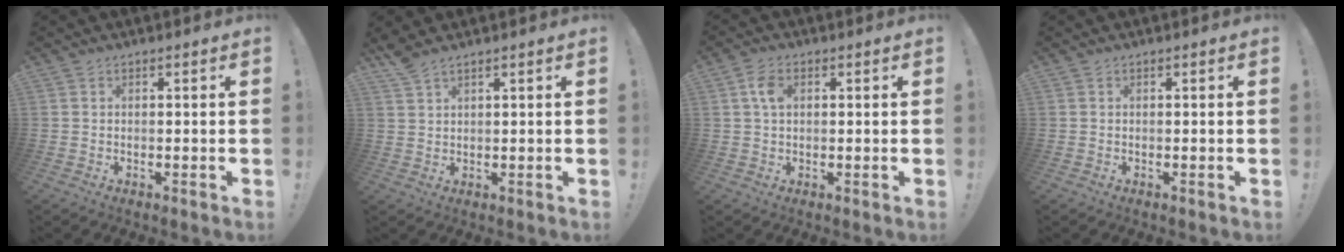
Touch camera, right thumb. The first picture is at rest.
{"total": 3.0, "force": [2.5, 0.0, 1.7], "torque": [-0.043, -0.013, 0.047]}
{"total": 4.3, "force": [1.1, 2.7, 3.1], "torque": [-0.055, 0.006, 0.019]}
{"total": 0.0}